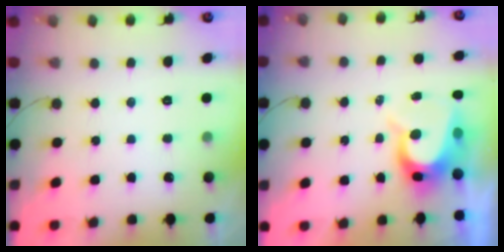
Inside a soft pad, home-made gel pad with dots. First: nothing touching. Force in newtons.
{"total": 7.7, "press": 7.7, "slide": 0.4}